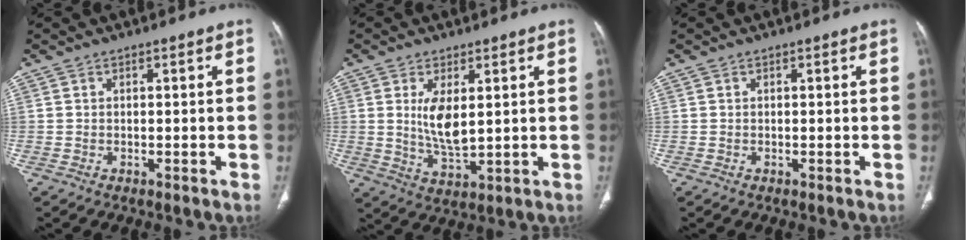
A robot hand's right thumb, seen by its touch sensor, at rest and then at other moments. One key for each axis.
{"total": 7.5, "fx": 1.6, "fy": 3.1, "fz": 6.6, "tx": -0.123, "ty": -0.025, "tz": 0.042}
{"total": 0.0}